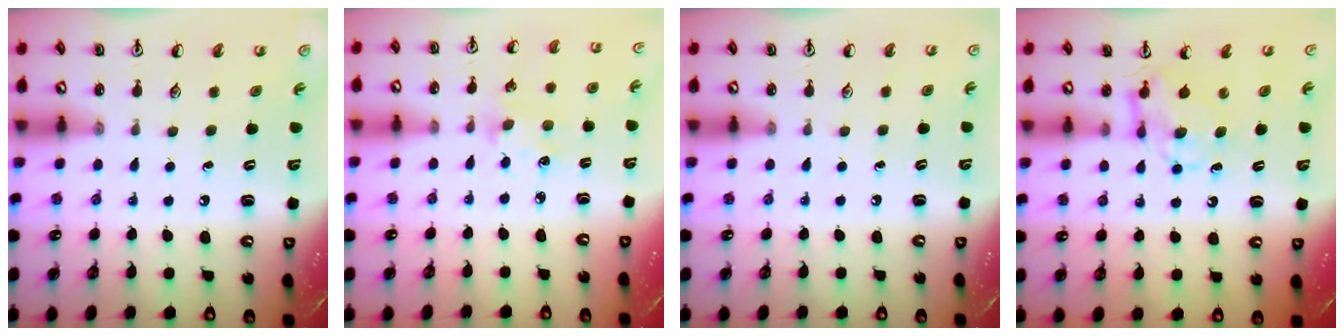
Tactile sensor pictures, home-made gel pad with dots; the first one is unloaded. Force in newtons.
{"total": 4.9, "press": 4.9, "slide": 0.7}
{"total": 0.0}
{"total": 6.5, "press": 6.5, "slide": 0.3}